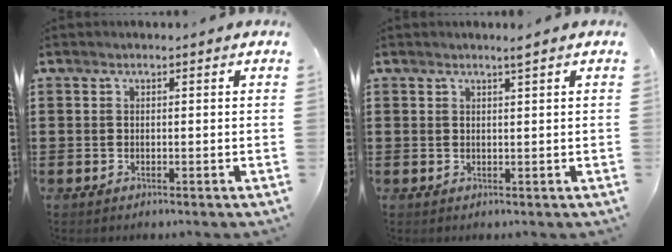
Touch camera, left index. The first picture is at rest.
{"total": 1.3, "force": [1.0, -0.1, 0.9], "torque": [-0.018, -0.001, 0.017]}